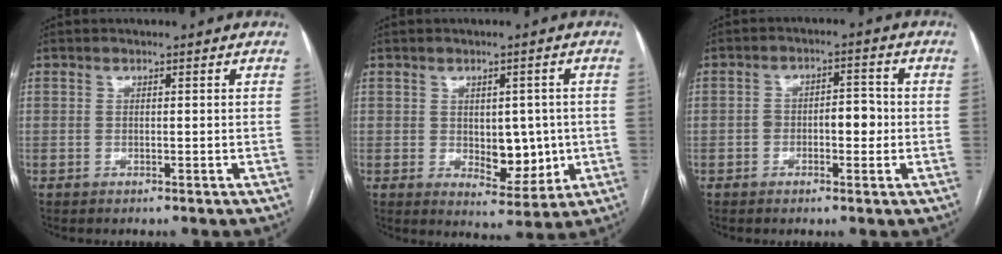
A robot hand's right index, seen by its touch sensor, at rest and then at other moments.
{"total": 7.3, "force": [-0.3, 4.1, 6.0], "torque": [-0.074, 0.001, 0.010]}
{"total": 4.8, "force": [-0.8, 2.4, 4.1], "torque": [-0.060, 0.019, -0.010]}